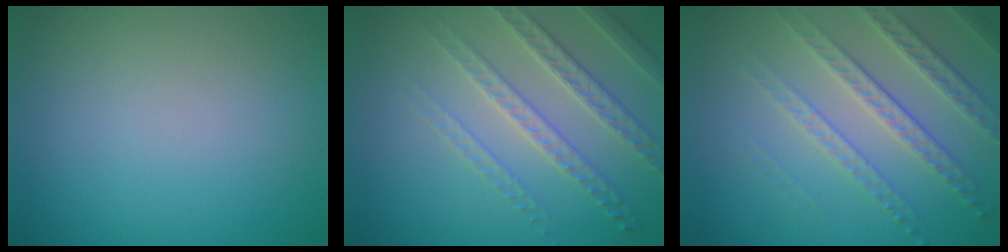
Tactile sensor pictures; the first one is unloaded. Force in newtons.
{"total": 4.5, "press": 3.6, "slide": 2.7}
{"total": 4.4, "press": 3.9, "slide": 2.1}